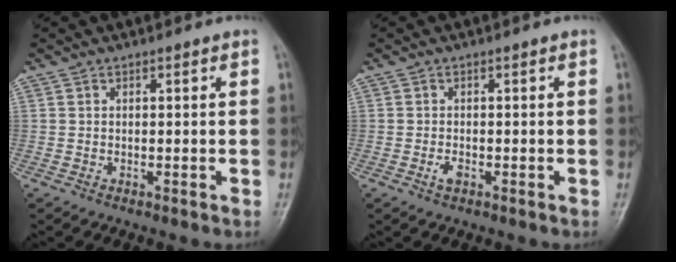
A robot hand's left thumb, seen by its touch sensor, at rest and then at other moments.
{"total": 1.3, "force": [-0.6, 0.7, 1.0], "torque": [-0.020, 0.000, -0.012]}